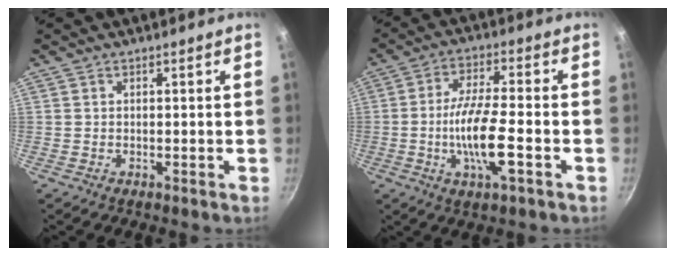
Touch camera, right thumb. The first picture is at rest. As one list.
[{"total": 11.3, "force": [-3.1, 2.5, 10.5], "torque": [-0.197, 0.014, -0.063]}]